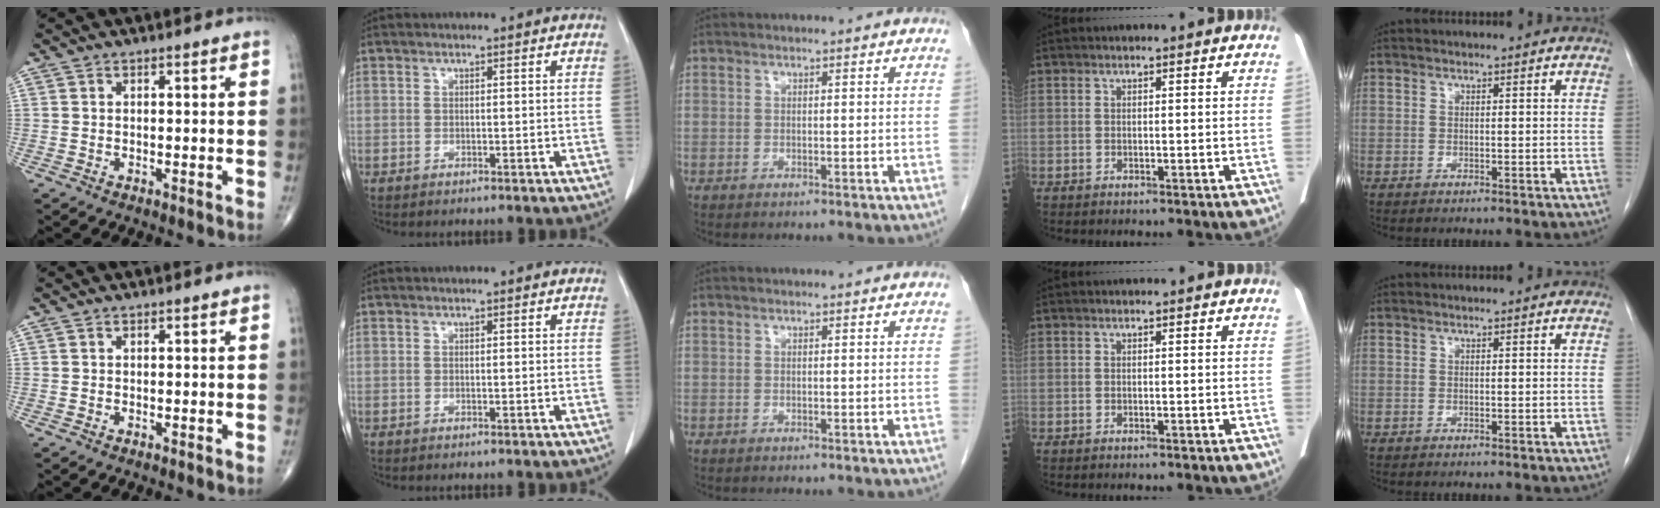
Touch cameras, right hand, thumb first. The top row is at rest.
{}